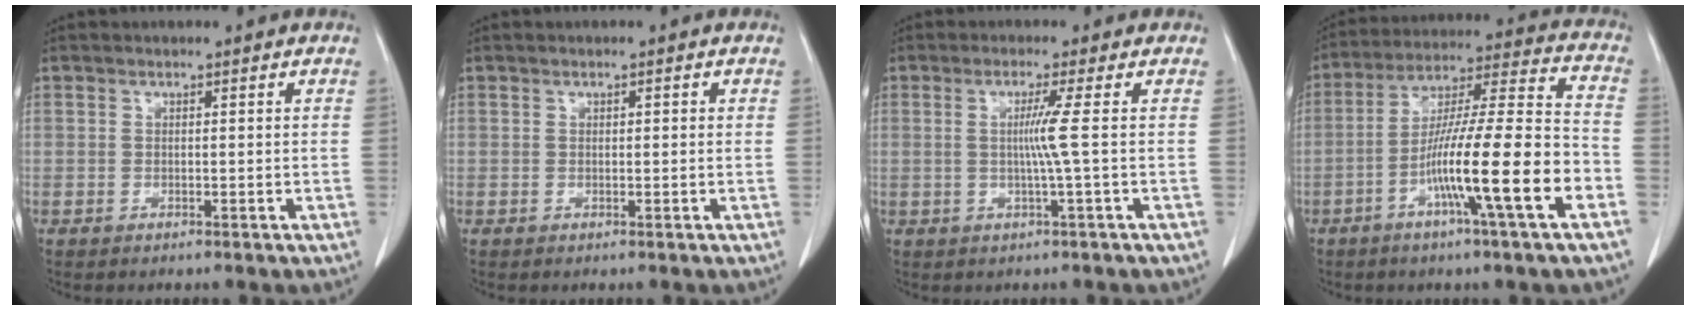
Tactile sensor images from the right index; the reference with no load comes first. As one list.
[{"total": 0.7, "force": [0.2, 0.2, 0.6], "torque": [-0.012, 0.002, 0.003]}, {"total": 3.7, "force": [0.2, -1.5, 3.4], "torque": [-0.064, -0.003, 0.005]}, {"total": 16.9, "force": [-6.4, -0.3, 15.7], "torque": [-0.268, 0.000, -0.111]}]